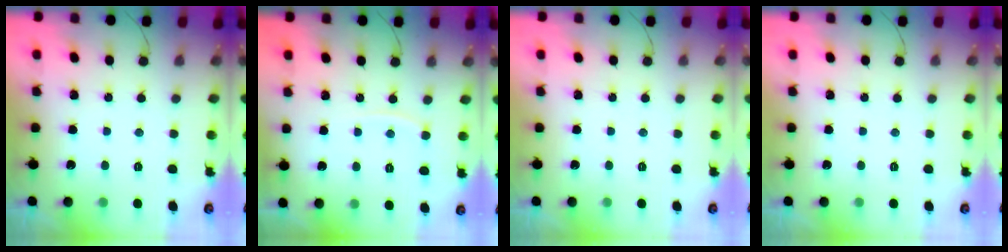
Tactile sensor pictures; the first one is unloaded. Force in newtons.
{"total": 3.9, "press": 3.8, "slide": 0.5}
{"total": 0.0}
{"total": 0.0}